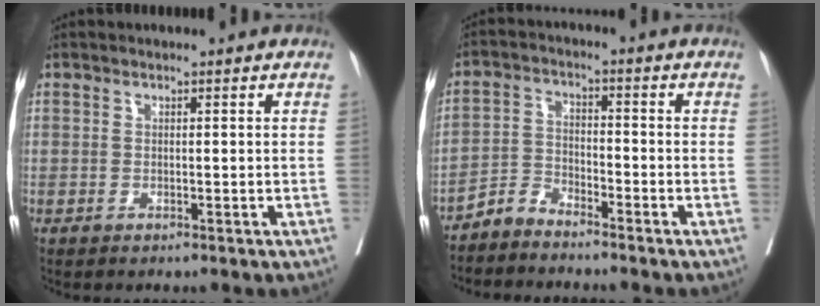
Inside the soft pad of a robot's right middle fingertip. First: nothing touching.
{"total": 3.6, "force": [-3.5, 0.6, 0.1], "torque": [0.002, -0.005, -0.072]}